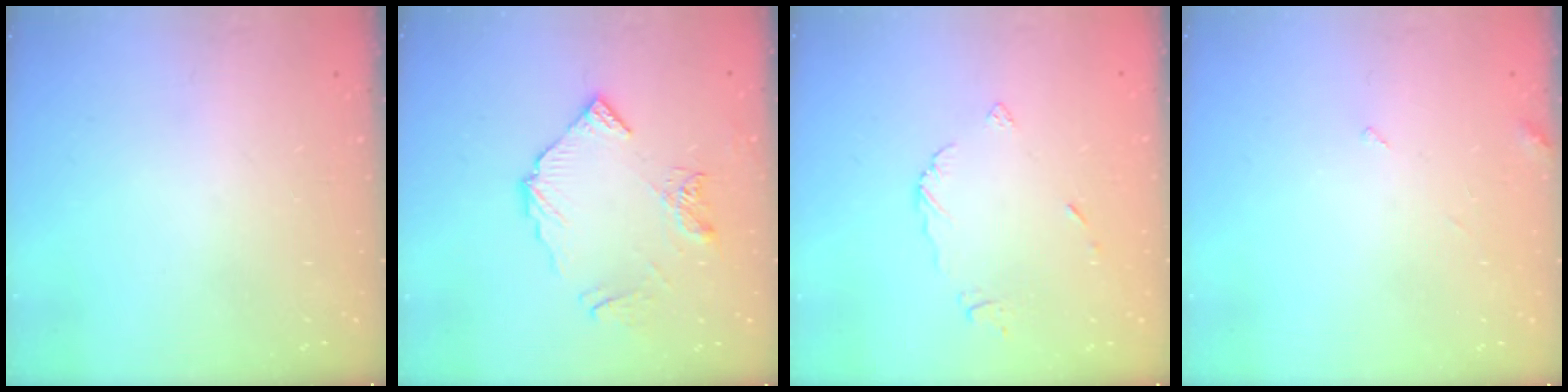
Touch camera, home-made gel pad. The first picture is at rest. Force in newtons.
{"total": 11.0, "press": 10.9, "slide": 1.3}
{"total": 4.5, "press": 4.4, "slide": 0.4}
{"total": 3.6, "press": 3.6, "slide": 0.4}